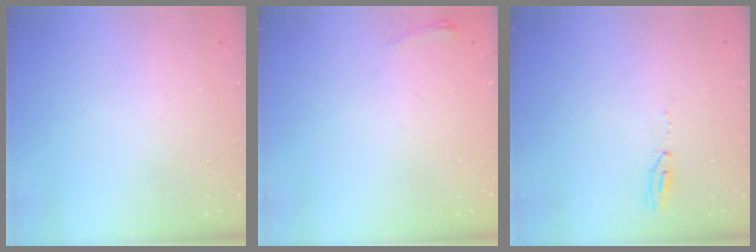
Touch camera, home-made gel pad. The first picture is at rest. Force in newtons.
{"total": 3.1, "press": 3.1, "slide": 0.5}
{"total": 3.5, "press": 2.9, "slide": 2.0}